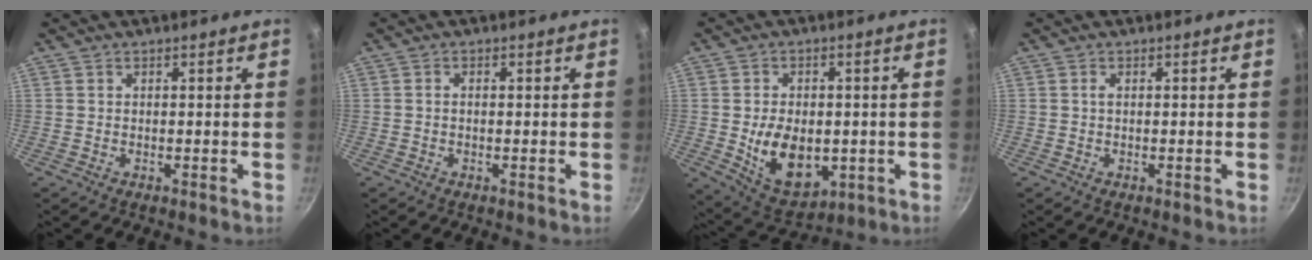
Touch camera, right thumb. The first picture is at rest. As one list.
[{"total": 0.9, "force": [-0.1, 0.5, 0.7], "torque": [-0.014, 0.005, -0.002]}, {"total": 13.0, "force": [-1.6, 8.8, 9.5], "torque": [-0.125, -0.010, -0.005]}, {"total": 0.6, "force": [0.1, 0.2, 0.6], "torque": [-0.012, 0.002, 0.000]}]